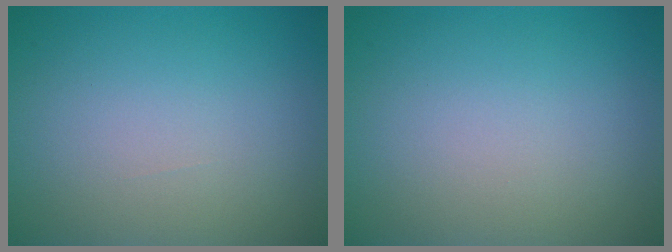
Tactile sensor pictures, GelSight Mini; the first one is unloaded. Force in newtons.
{"total": 0.0}